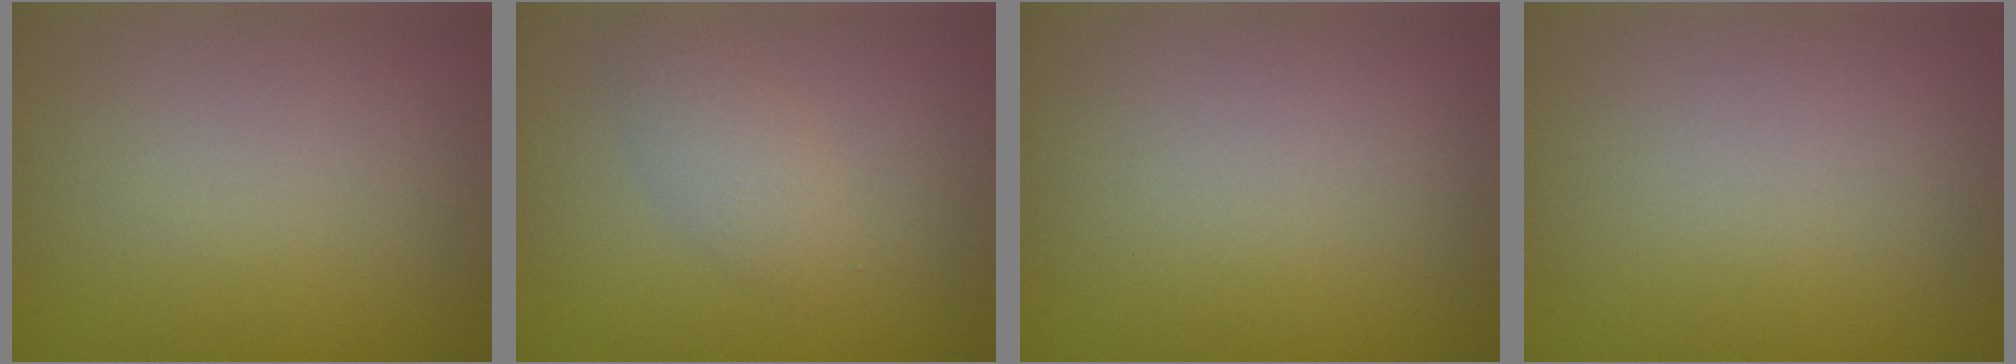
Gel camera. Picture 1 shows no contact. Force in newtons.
{"total": 2.2, "press": 2.2, "slide": 0.0}
{"total": 0.0}
{"total": 0.0}